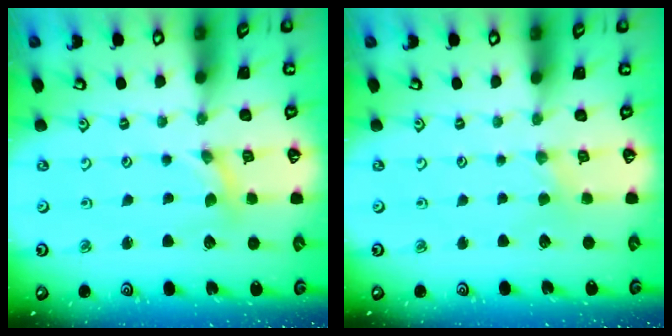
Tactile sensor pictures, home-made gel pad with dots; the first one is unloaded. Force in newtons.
{"total": 0.5, "press": 0.5, "slide": 0.2}